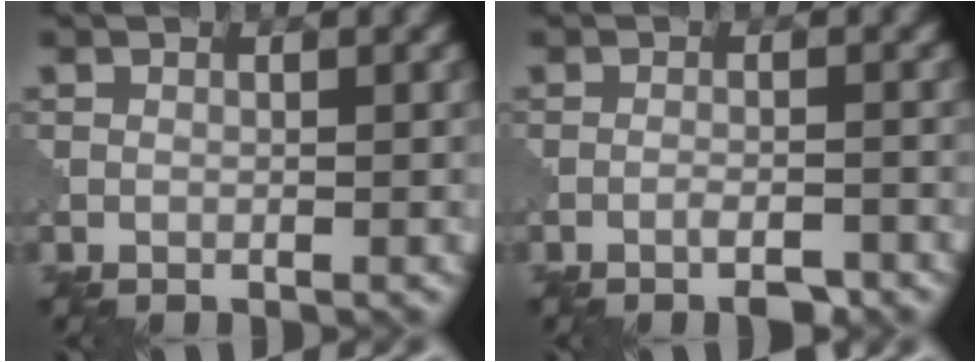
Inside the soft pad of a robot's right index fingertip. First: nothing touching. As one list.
[{"total": 2.0, "force": [-1.5, 0.3, 1.4], "torque": [-0.021, 0.002, -0.031]}]